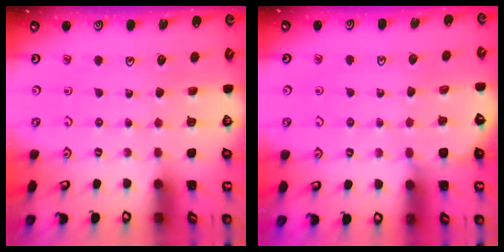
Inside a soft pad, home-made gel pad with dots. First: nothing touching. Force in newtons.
{"total": 2.9, "press": 2.8, "slide": 0.4}